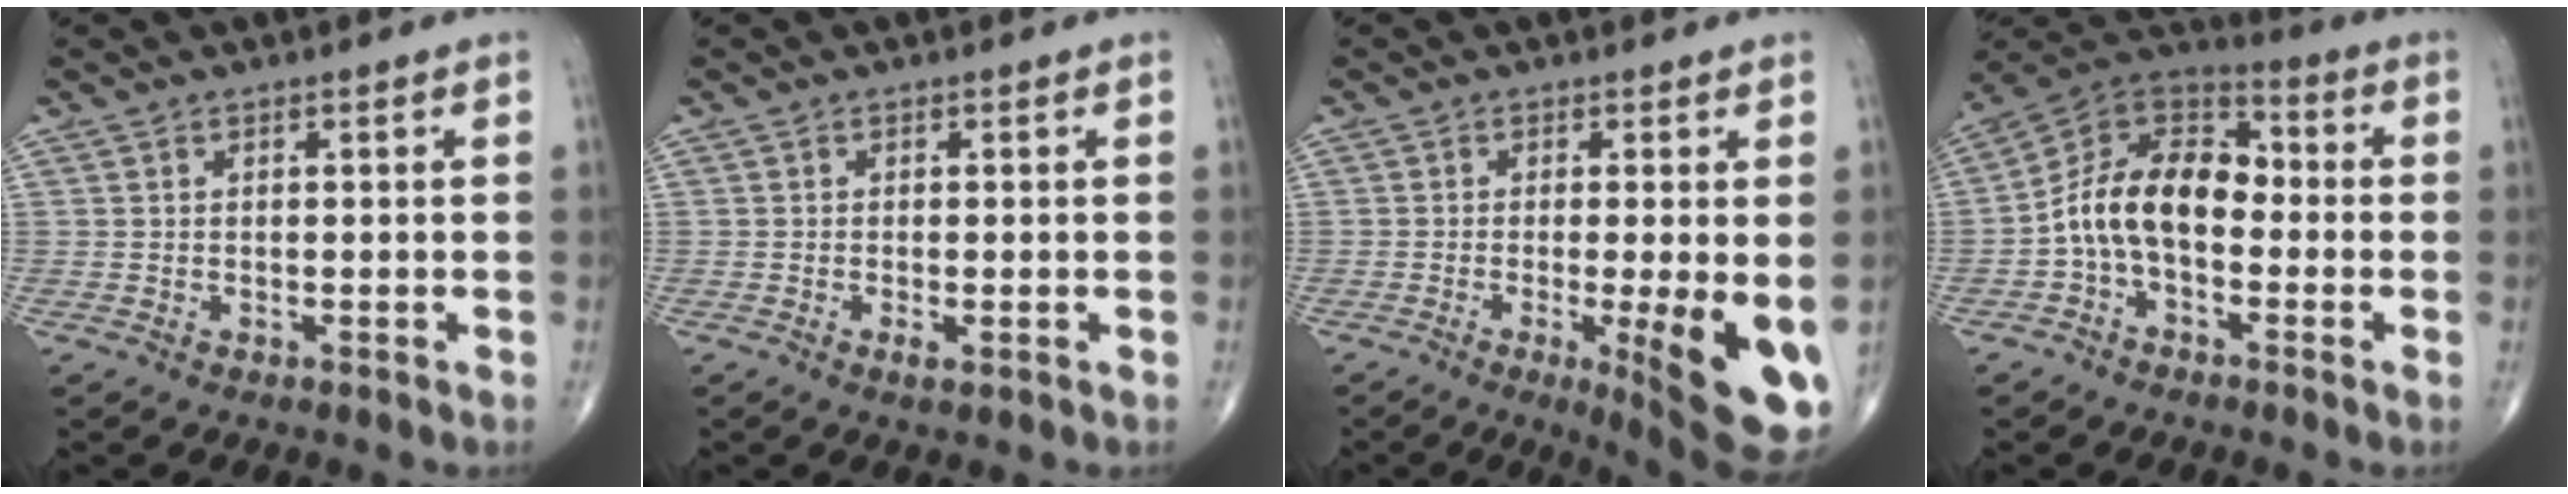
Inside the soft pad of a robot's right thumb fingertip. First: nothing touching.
{"total": 2.5, "force": [-0.9, 0.8, 2.2], "torque": [-0.041, -0.005, -0.016]}
{"total": 12.9, "force": [-3.0, 2.7, 12.3], "torque": [-0.151, -0.024, -0.034]}
{"total": 13.3, "force": [-2.4, 8.5, 10.0], "torque": [-0.157, 0.052, -0.057]}